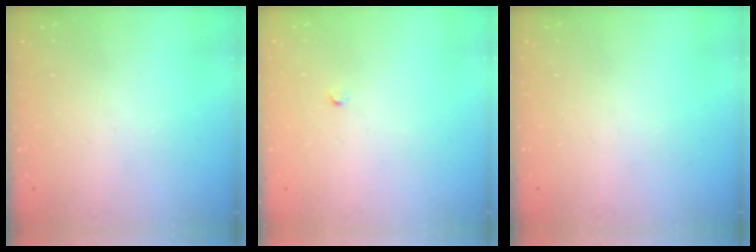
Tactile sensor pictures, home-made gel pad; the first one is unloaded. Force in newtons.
{"total": 2.2, "press": 2.2, "slide": 0.3}
{"total": 0.0}